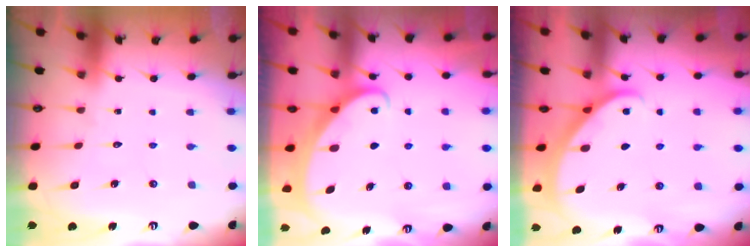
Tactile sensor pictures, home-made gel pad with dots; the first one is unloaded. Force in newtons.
{"total": 2.2, "press": 2.2, "slide": 0.3}
{"total": 2.3, "press": 2.3, "slide": 0.2}